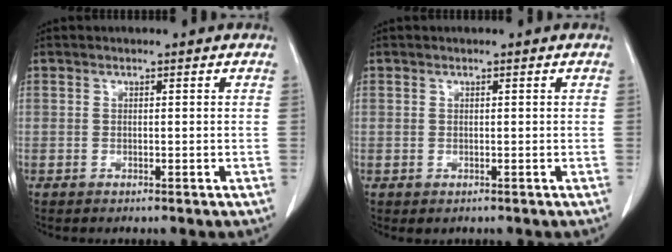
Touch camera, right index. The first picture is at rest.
{"total": 0.6, "force": [0.0, 0.6, 0.1], "torque": [0.000, 0.003, -0.001]}